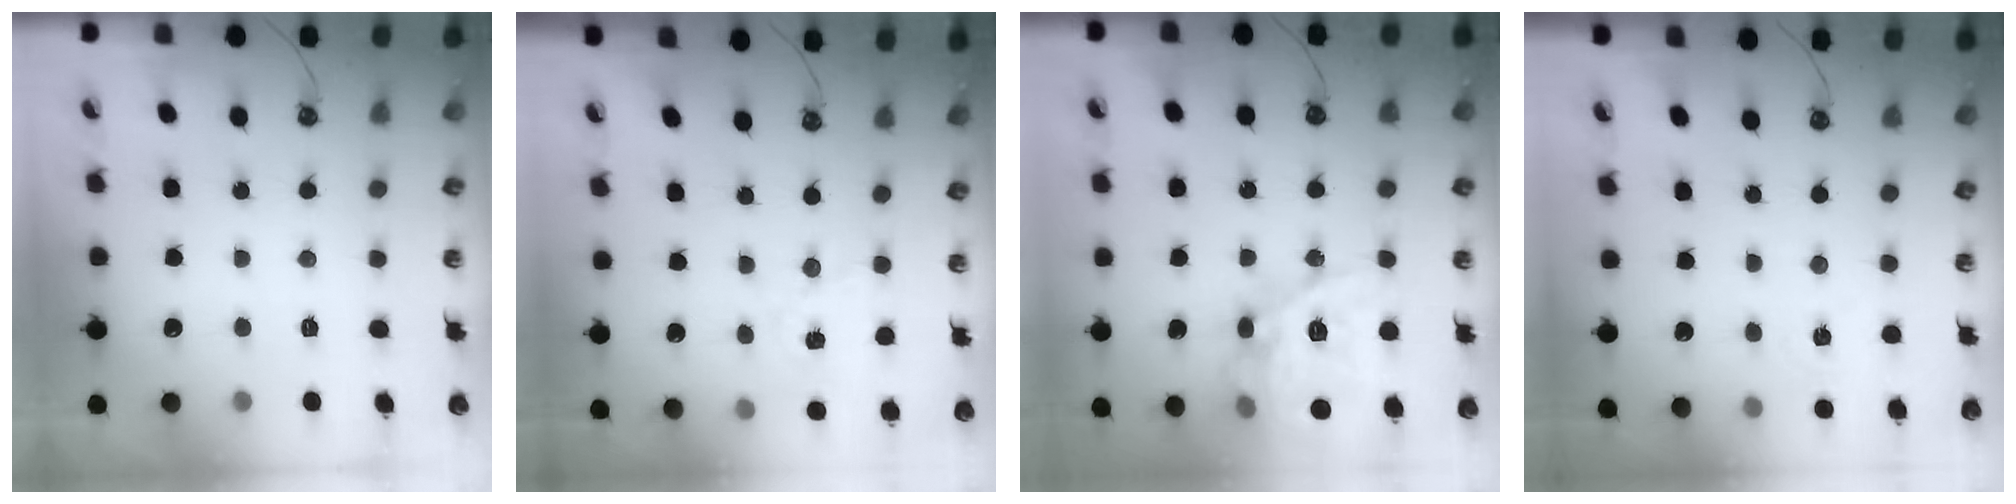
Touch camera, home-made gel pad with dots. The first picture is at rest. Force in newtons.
{"total": 2.9, "press": 2.9, "slide": 0.4}
{"total": 22.6, "press": 22.3, "slide": 3.2}
{"total": 3.8, "press": 3.8, "slide": 0.5}